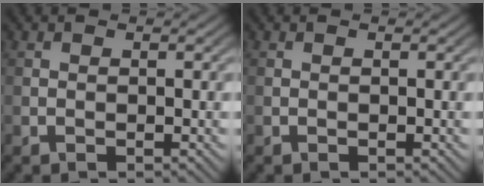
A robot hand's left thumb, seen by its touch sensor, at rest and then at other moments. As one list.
[{"total": 0.0}]